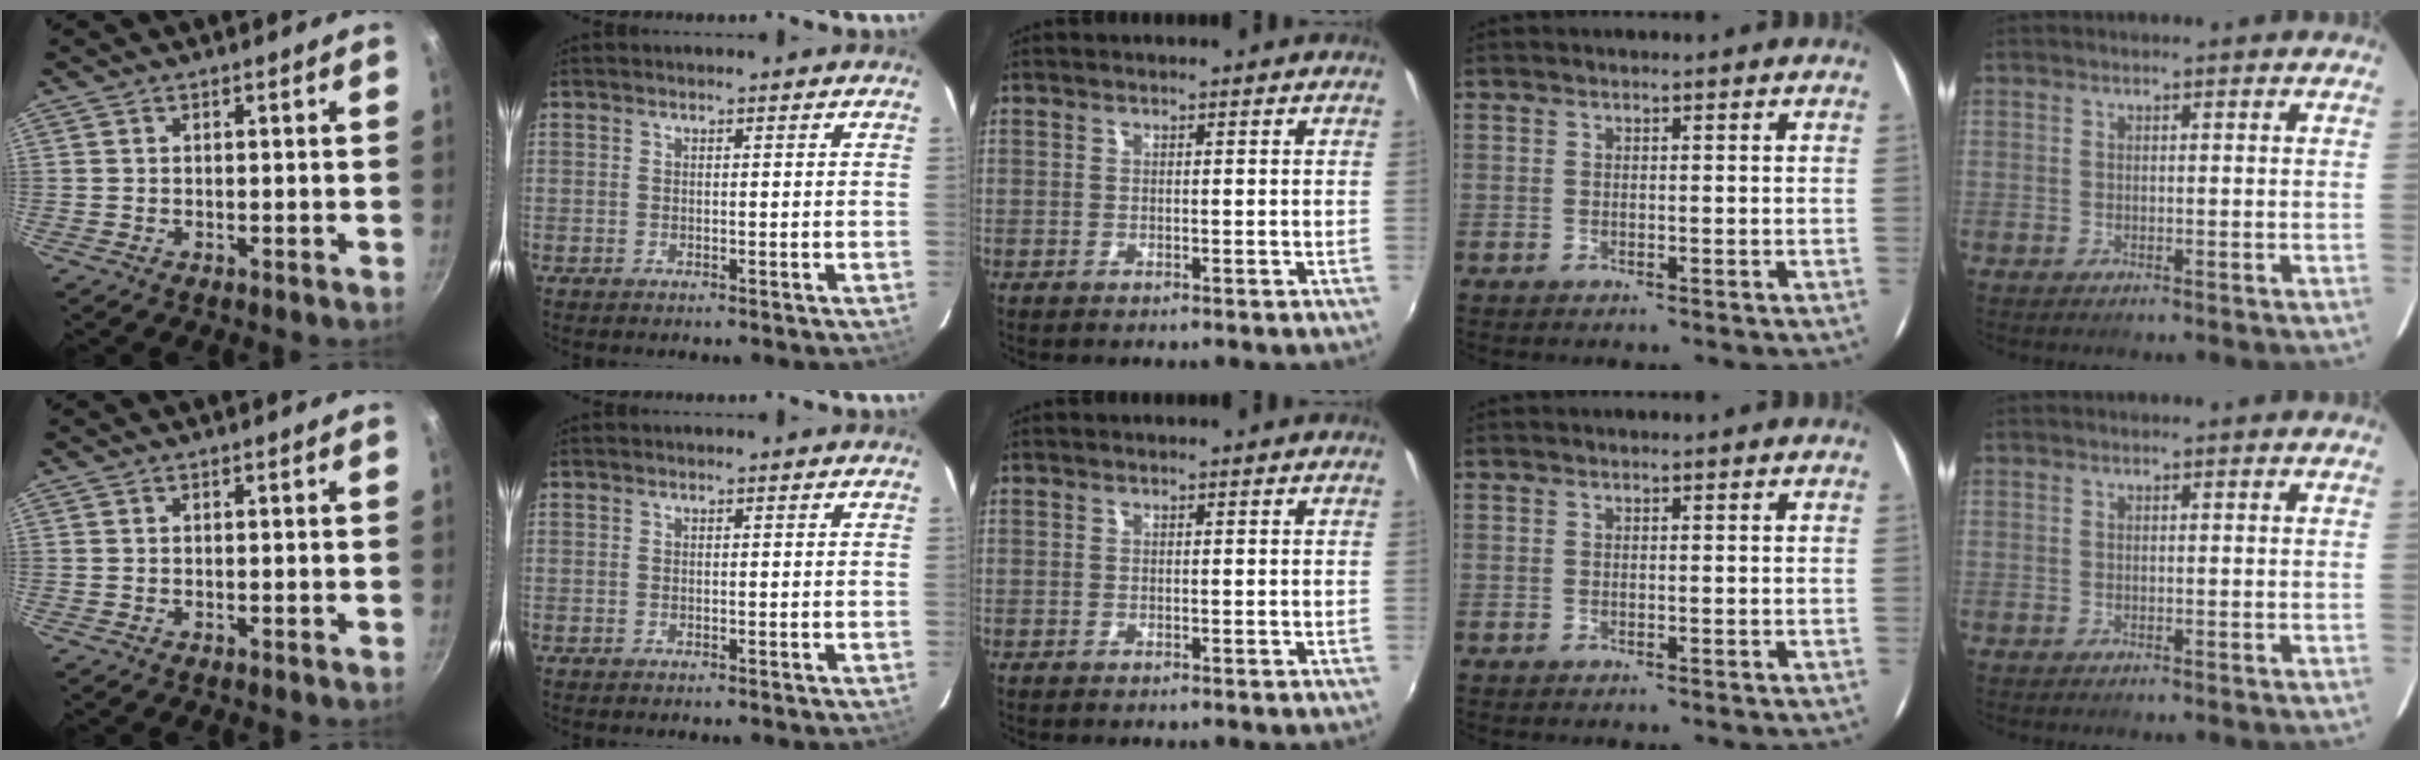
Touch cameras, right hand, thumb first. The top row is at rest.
{}